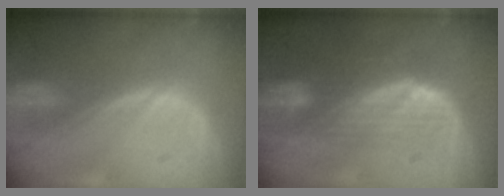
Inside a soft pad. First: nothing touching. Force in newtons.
{"total": 7.5, "press": 6.7, "slide": 3.3}